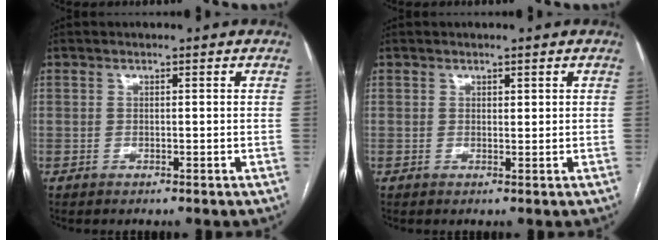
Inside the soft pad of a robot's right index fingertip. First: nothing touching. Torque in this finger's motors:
{"motor_torque": [-0.15, 0.50, -0.04, 0.00]}